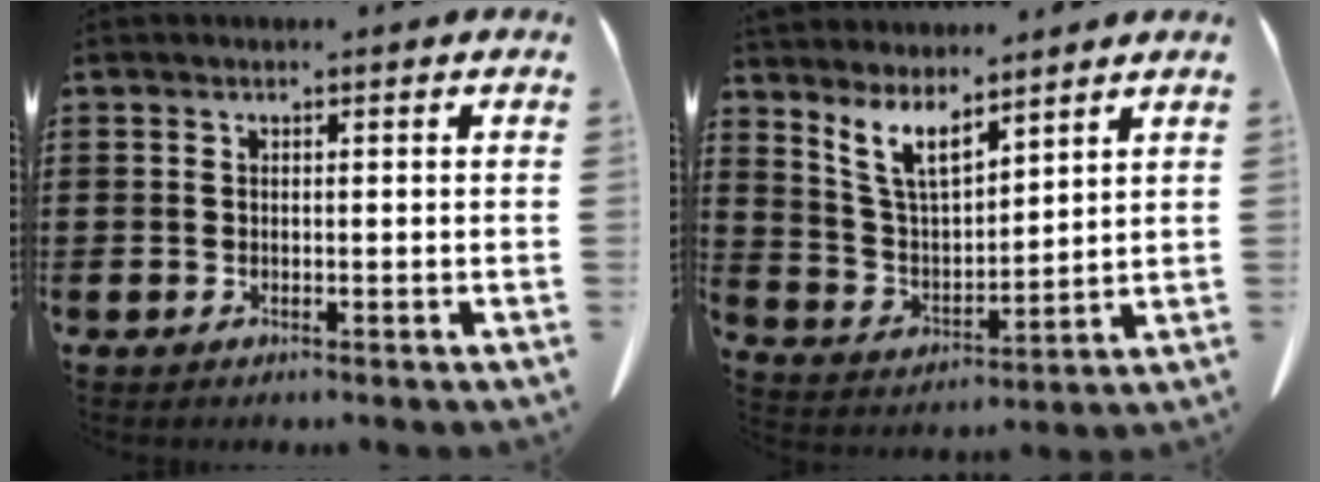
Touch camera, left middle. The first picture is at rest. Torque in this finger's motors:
{"motor_torque": [1.18, 0.68, 0.25, 0.10]}